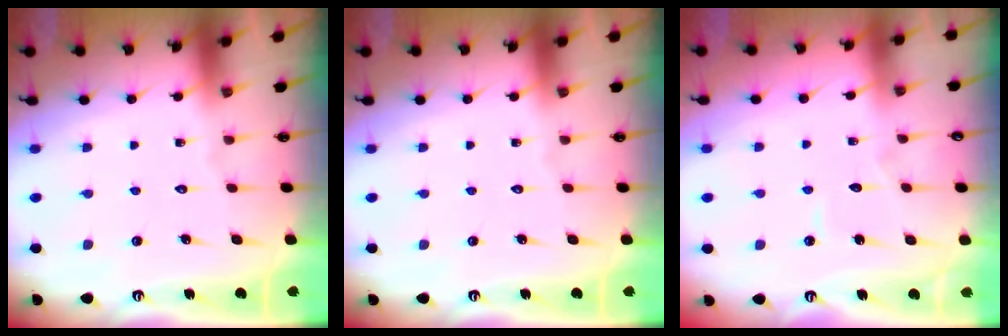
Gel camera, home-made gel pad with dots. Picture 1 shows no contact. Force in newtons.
{"total": 0.0}
{"total": 2.9, "press": 2.9, "slide": 0.2}